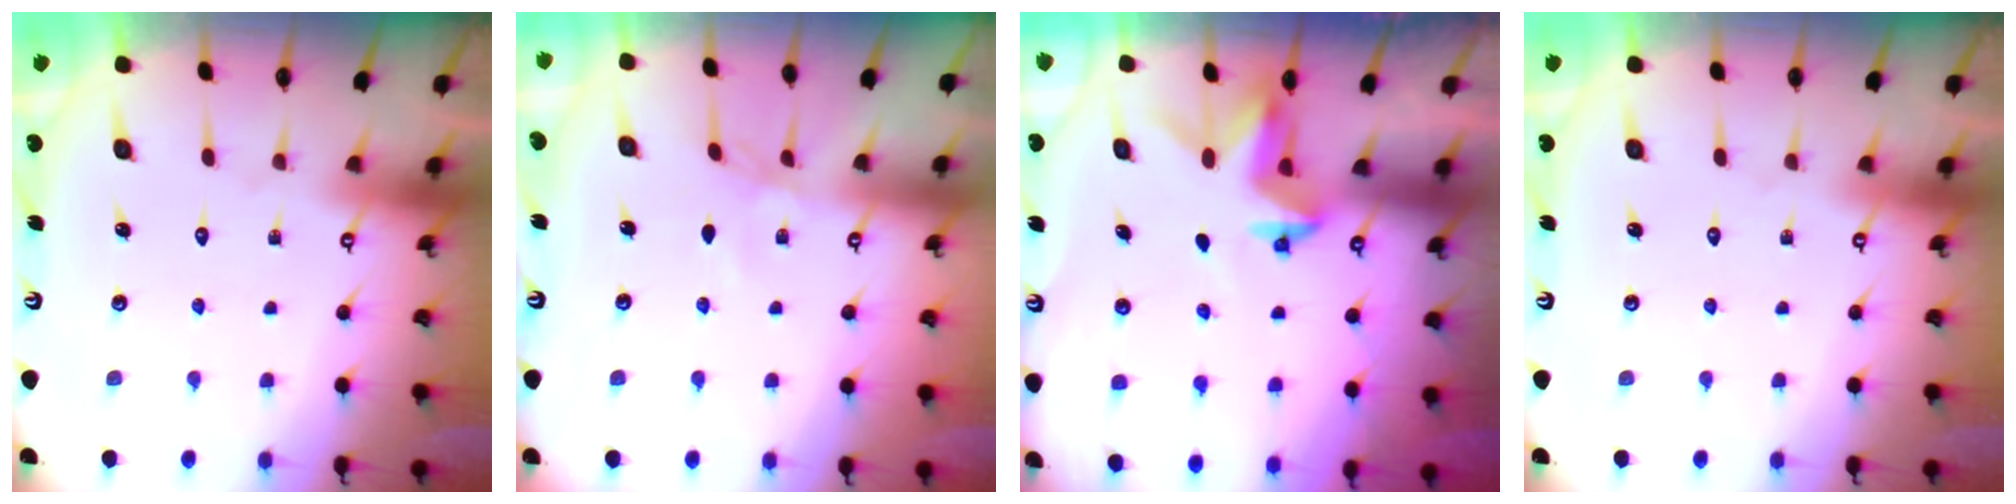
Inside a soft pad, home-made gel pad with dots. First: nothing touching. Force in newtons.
{"total": 2.5, "press": 2.4, "slide": 0.5}
{"total": 3.1, "press": 3.1, "slide": 0.2}
{"total": 0.0}